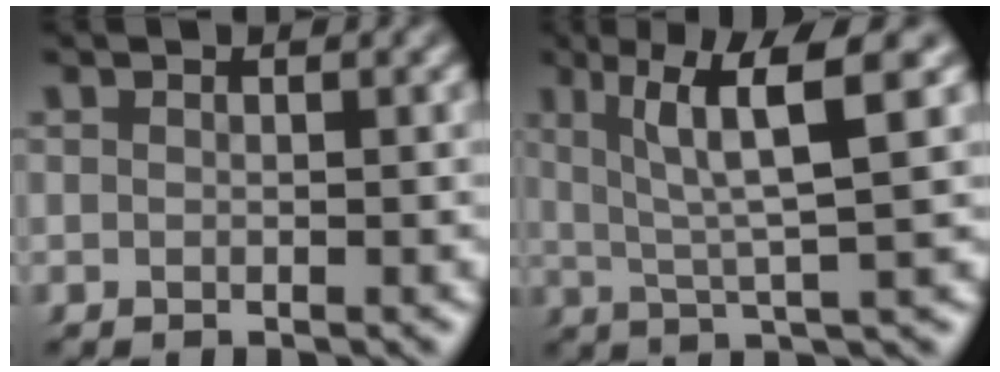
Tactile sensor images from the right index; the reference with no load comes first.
{"total": 6.3, "force": [2.6, 0.8, 5.7], "torque": [-0.089, 0.013, 0.037]}